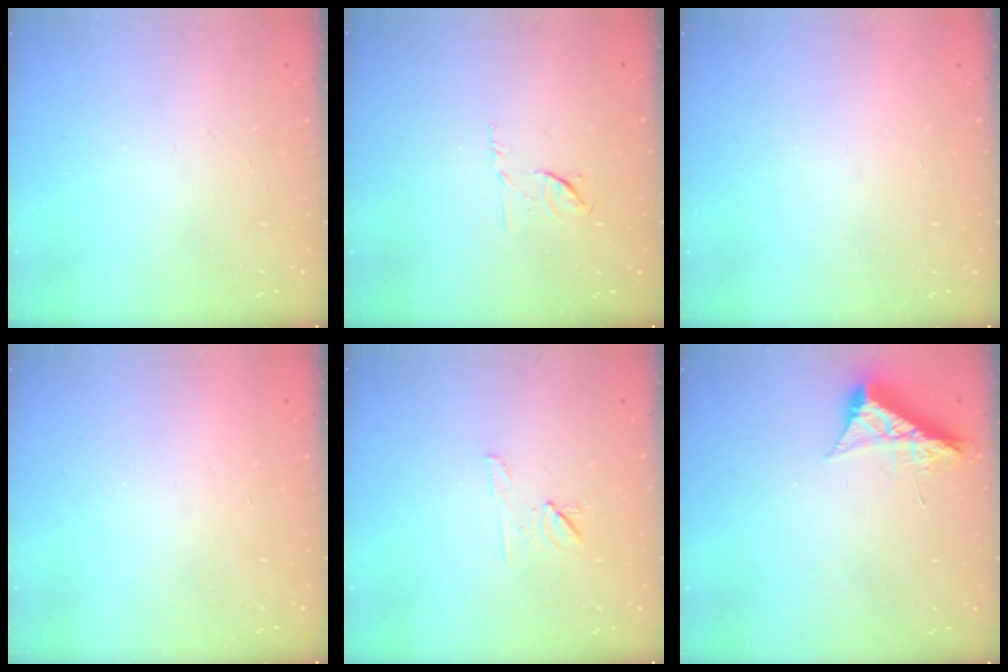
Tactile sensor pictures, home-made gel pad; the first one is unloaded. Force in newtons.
{"total": 6.1, "press": 6.0, "slide": 1.1}
{"total": 1.6, "press": 1.6, "slide": 0.1}
{"total": 1.5, "press": 1.5, "slide": 0.1}
{"total": 6.4, "press": 6.4, "slide": 0.6}
{"total": 8.4, "press": 8.4, "slide": 0.4}